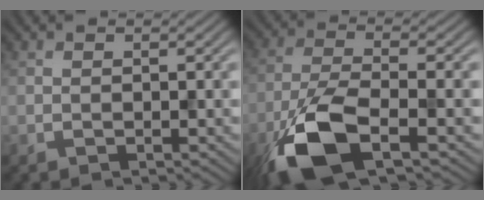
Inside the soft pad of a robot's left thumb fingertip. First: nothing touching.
{"total": 11.2, "force": [-5.7, 3.8, 8.8], "torque": [-0.194, -0.016, -0.123]}